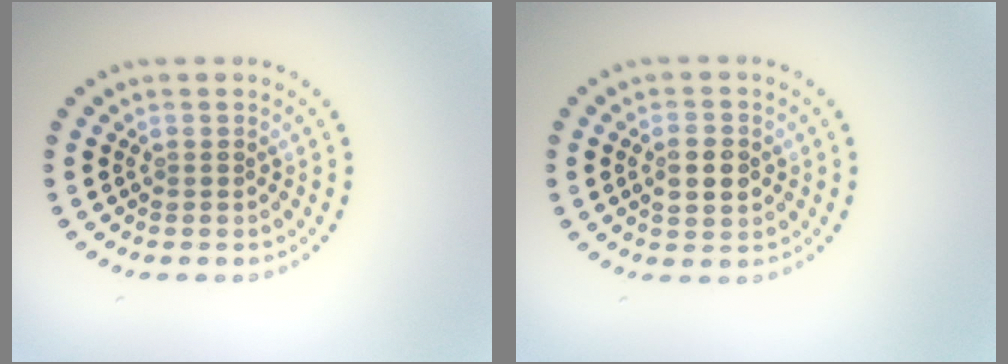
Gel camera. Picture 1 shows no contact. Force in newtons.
{"total": 2.9, "press": 2.9, "slide": 0.2}